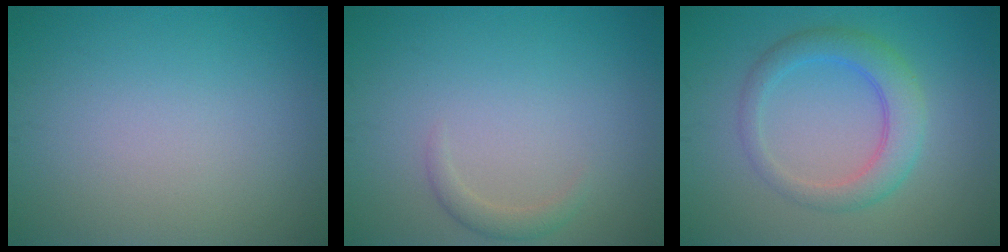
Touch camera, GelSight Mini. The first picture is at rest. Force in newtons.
{"total": 1.2, "press": 1.2, "slide": 0.0}
{"total": 4.1, "press": 4.1, "slide": 0.2}